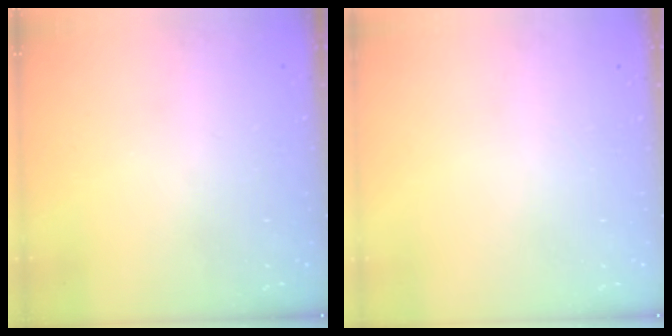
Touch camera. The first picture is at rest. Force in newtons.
{"total": 0.0}